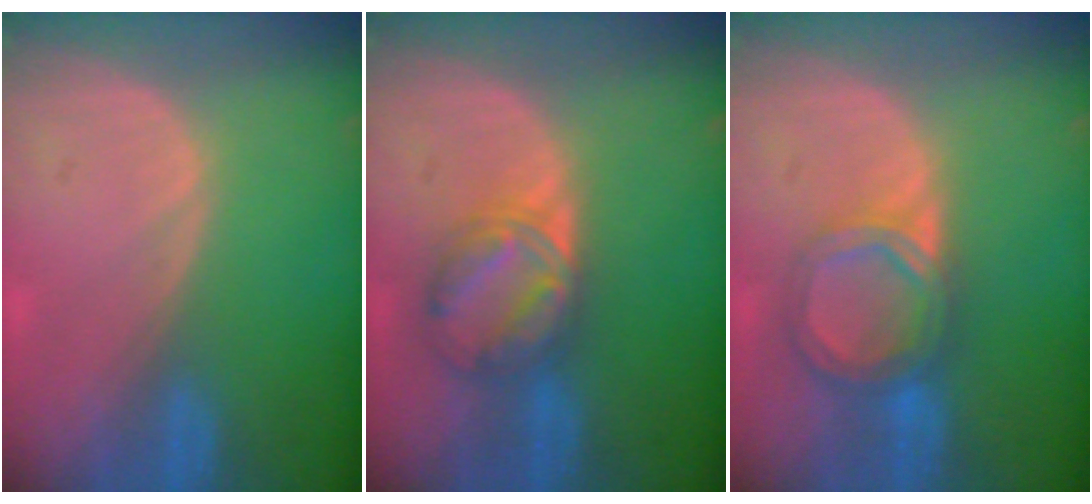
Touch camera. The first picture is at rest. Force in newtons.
{"total": 6.2, "press": 6.2, "slide": 0.1}
{"total": 6.4, "press": 5.7, "slide": 3.0}